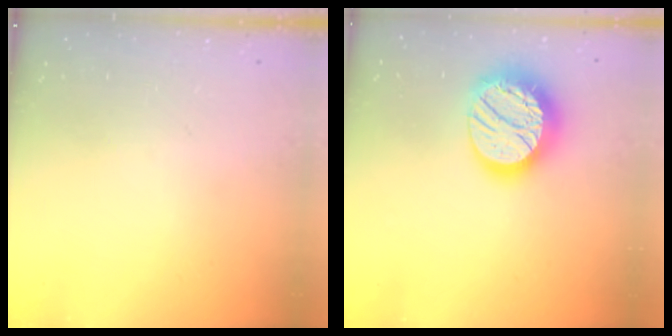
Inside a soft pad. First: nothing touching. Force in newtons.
{"total": 20.7, "press": 20.6, "slide": 1.7}